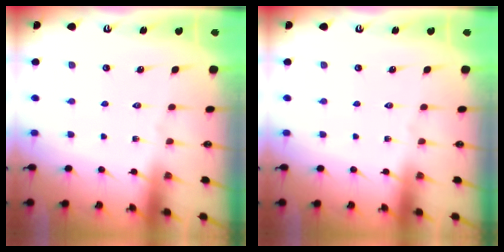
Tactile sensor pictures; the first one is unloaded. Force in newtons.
{"total": 0.0}